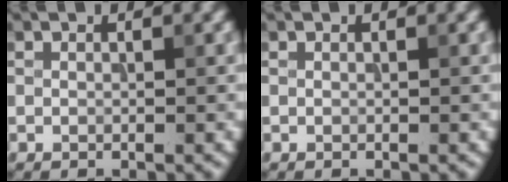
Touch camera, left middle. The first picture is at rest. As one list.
[{"total": 0.0}]